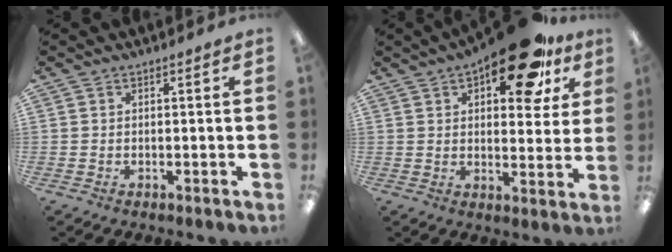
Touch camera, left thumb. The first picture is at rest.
{"total": 18.5, "force": [10.9, 8.0, 12.7], "torque": [-0.159, -0.055, 0.170]}